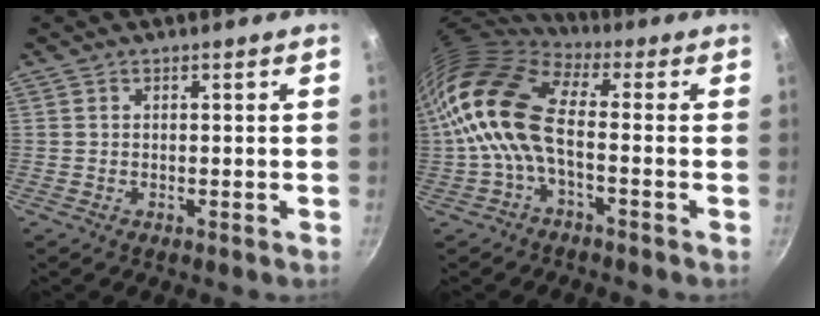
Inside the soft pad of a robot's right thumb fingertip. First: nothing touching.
{"total": 14.0, "force": [-1.2, 6.9, 12.1], "torque": [-0.228, 0.026, -0.036]}